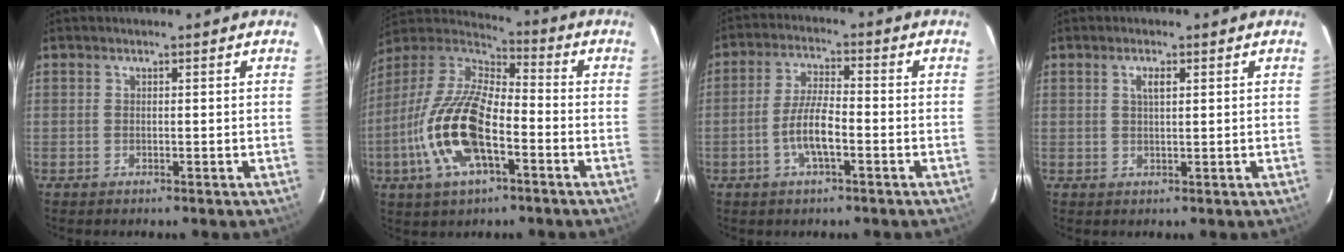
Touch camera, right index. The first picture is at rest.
{"total": 18.4, "force": [-6.1, 7.7, 15.6], "torque": [-0.328, -0.010, -0.121]}
{"total": 6.7, "force": [-2.5, 1.7, 6.0], "torque": [-0.123, 0.004, -0.048]}
{"total": 2.0, "force": [0.8, 0.6, 1.7], "torque": [-0.031, 0.004, 0.013]}